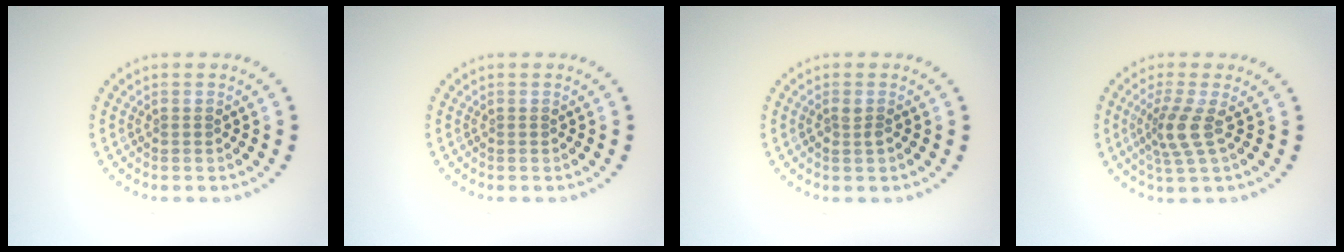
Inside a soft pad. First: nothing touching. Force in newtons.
{"total": 0.0}
{"total": 0.7, "press": 0.7, "slide": 0.2}
{"total": 2.9, "press": 2.0, "slide": 2.0}